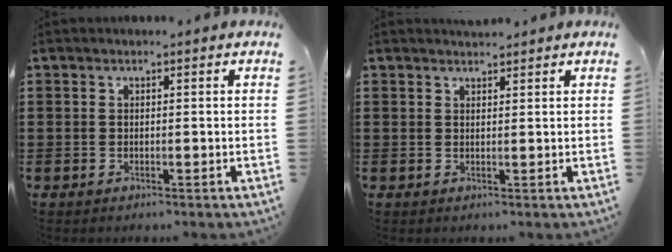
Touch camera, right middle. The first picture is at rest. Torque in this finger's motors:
{"motor_torque": [0.00, 0.00, 0.00, 0.00]}